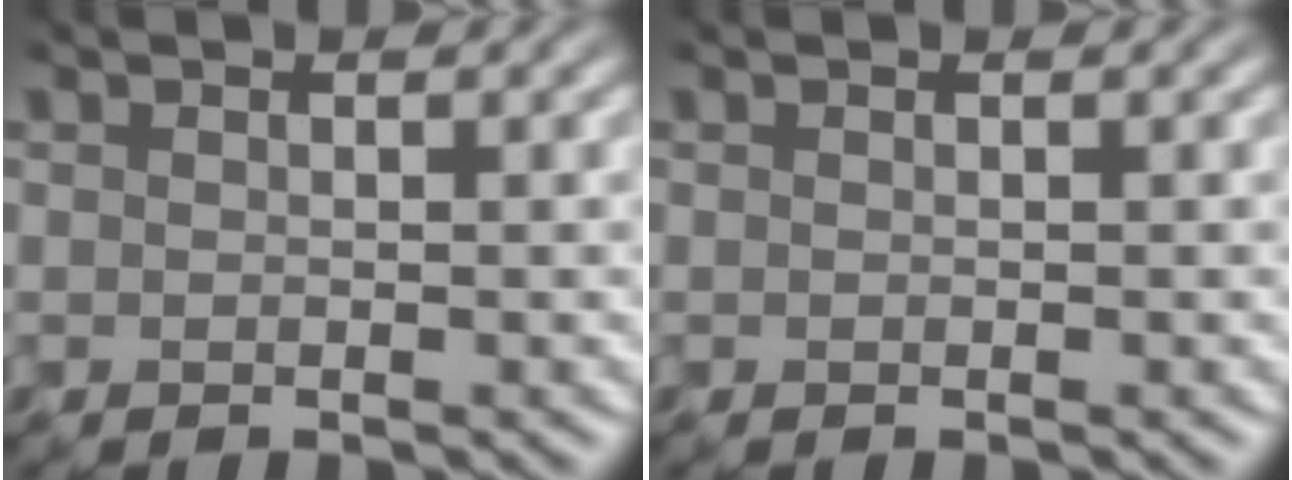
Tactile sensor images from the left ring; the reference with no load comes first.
{"total": 0.0}